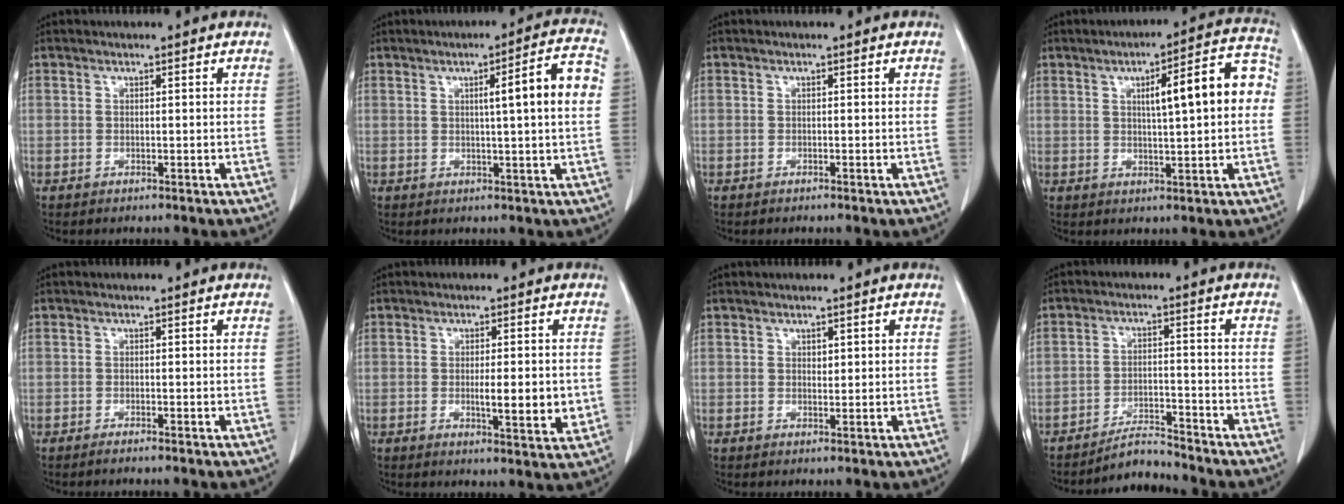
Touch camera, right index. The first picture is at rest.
{"total": 8.7, "force": [1.7, 1.9, 8.3], "torque": [-0.108, 0.023, 0.023]}
{"total": 0.0}
{"total": 11.1, "force": [1.6, 1.9, 10.8], "torque": [-0.144, 0.032, 0.021]}
{"total": 1.6, "force": [-1.3, -0.2, 0.9], "torque": [-0.013, 0.000, -0.016]}
{"total": 6.0, "force": [-0.5, 1.2, 5.9], "torque": [-0.085, -0.008, -0.004]}
{"total": 0.9, "force": [0.4, 0.5, 0.6], "torque": [-0.007, -0.002, 0.008]}
{"total": 4.5, "force": [-4.5, 0.0, 0.1], "torque": [-0.005, -0.008, -0.075]}